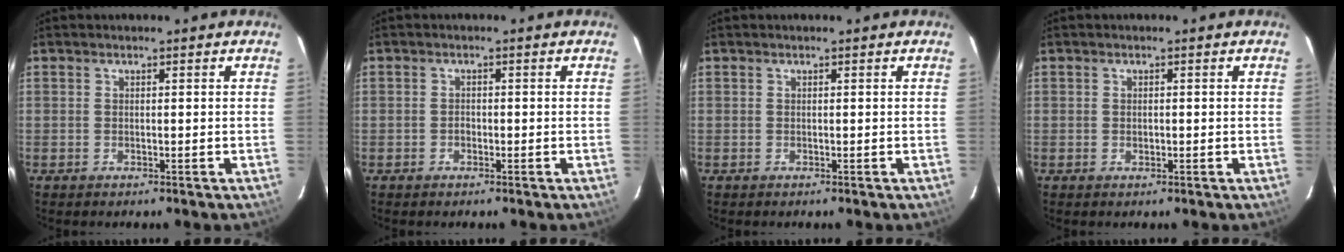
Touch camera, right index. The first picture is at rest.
{"total": 0.9, "force": [-0.5, 0.7, 0.3], "torque": [-0.004, 0.003, -0.008]}
{"total": 0.0}
{"total": 0.9, "force": [-0.2, 0.6, 0.6], "torque": [-0.009, 0.001, -0.002]}